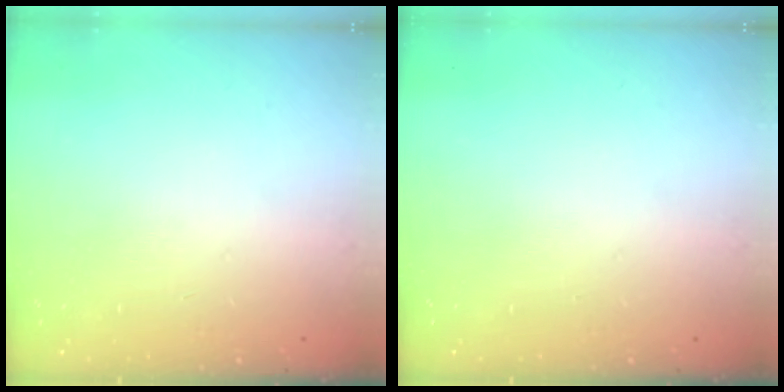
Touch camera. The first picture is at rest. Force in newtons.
{"total": 0.0}